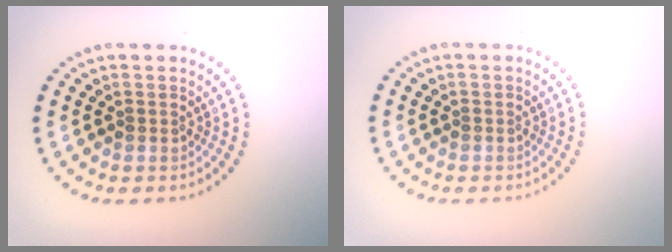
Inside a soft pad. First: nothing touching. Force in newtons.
{"total": 0.0}